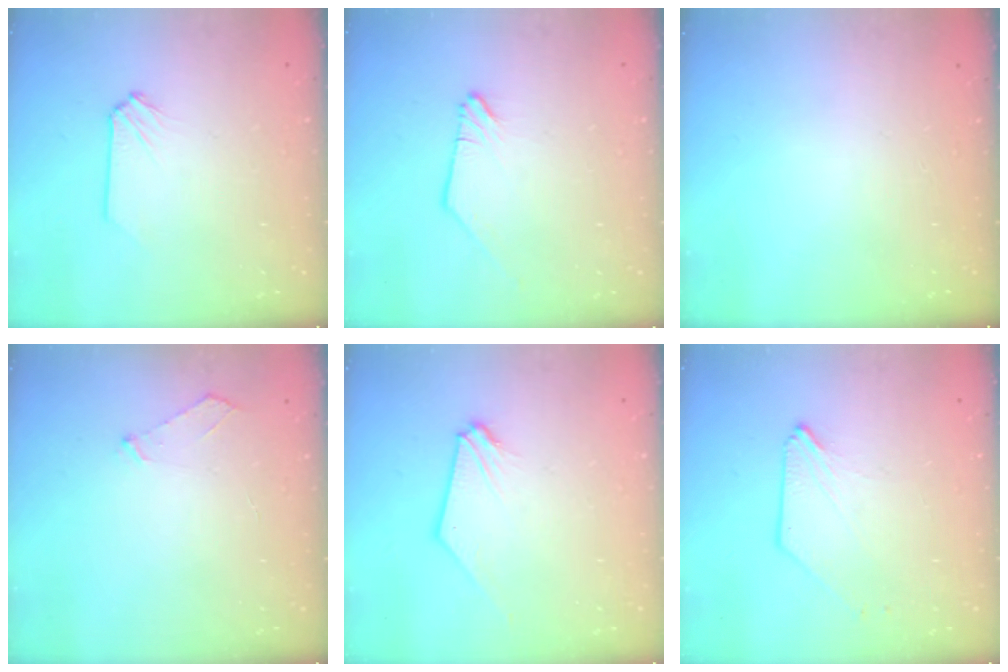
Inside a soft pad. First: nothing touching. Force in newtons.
{"total": 0.0}
{"total": 0.0}
{"total": 3.9, "press": 3.9, "slide": 0.5}
{"total": 0.6, "press": 0.6, "slide": 0.2}
{"total": 1.7, "press": 1.6, "slide": 0.3}